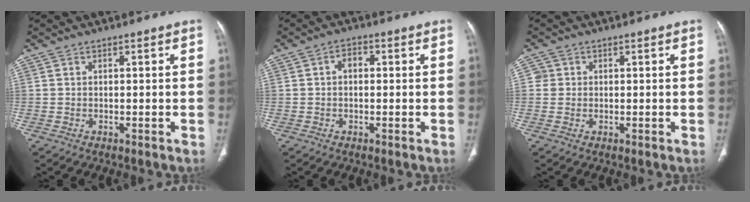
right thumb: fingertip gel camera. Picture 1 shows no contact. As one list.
[{"total": 2.6, "force": [0.2, 1.8, 1.8], "torque": [-0.023, 0.013, -0.003]}, {"total": 1.9, "force": [0.2, 1.9, 0.2], "torque": [0.010, 0.005, 0.000]}]